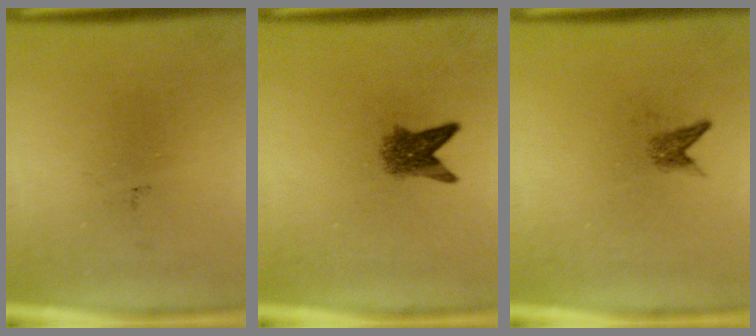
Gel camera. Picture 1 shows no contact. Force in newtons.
{"total": 3.5}
{"total": 1.3}